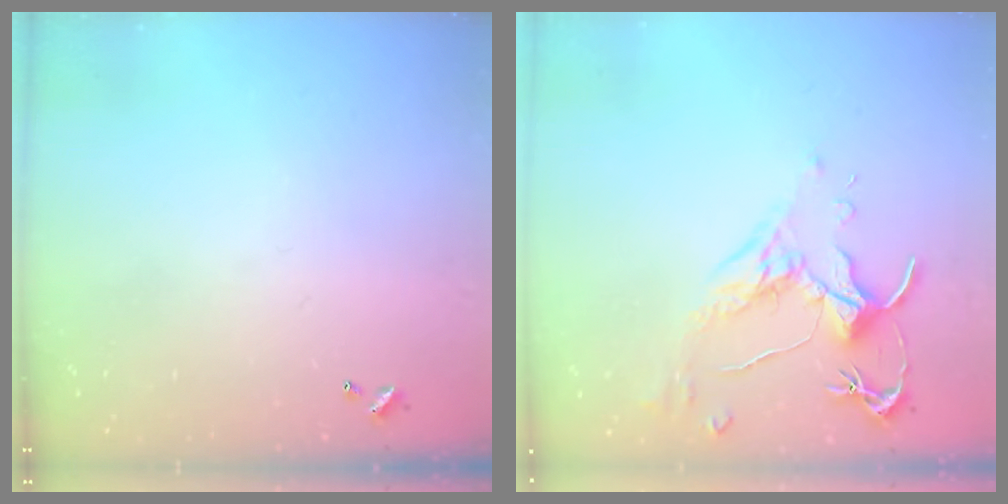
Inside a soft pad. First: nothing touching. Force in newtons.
{"total": 1.6, "press": 1.4, "slide": 0.7}